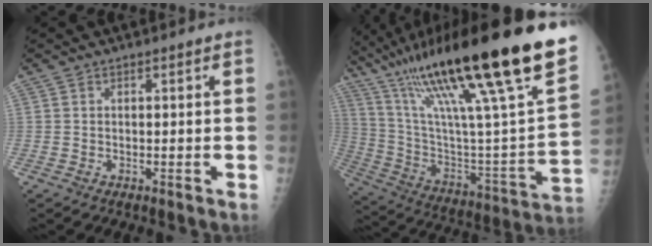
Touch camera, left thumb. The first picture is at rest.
{"total": 39.1, "force": [23.8, 4.8, 30.7], "torque": [-0.436, -0.043, 0.398]}